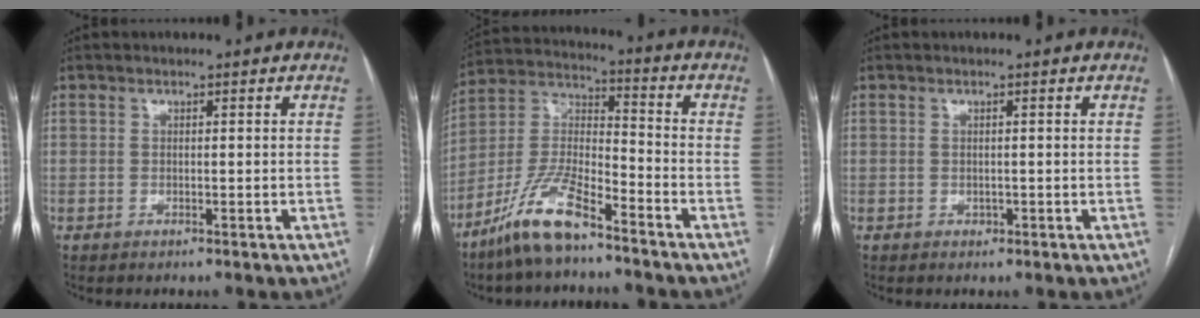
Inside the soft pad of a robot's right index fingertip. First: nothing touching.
{"total": 11.9, "force": [-8.8, 3.0, 7.5], "torque": [-0.161, 0.007, -0.173]}
{"total": 0.6, "force": [-0.1, 0.5, 0.2], "torque": [0.000, 0.002, -0.002]}